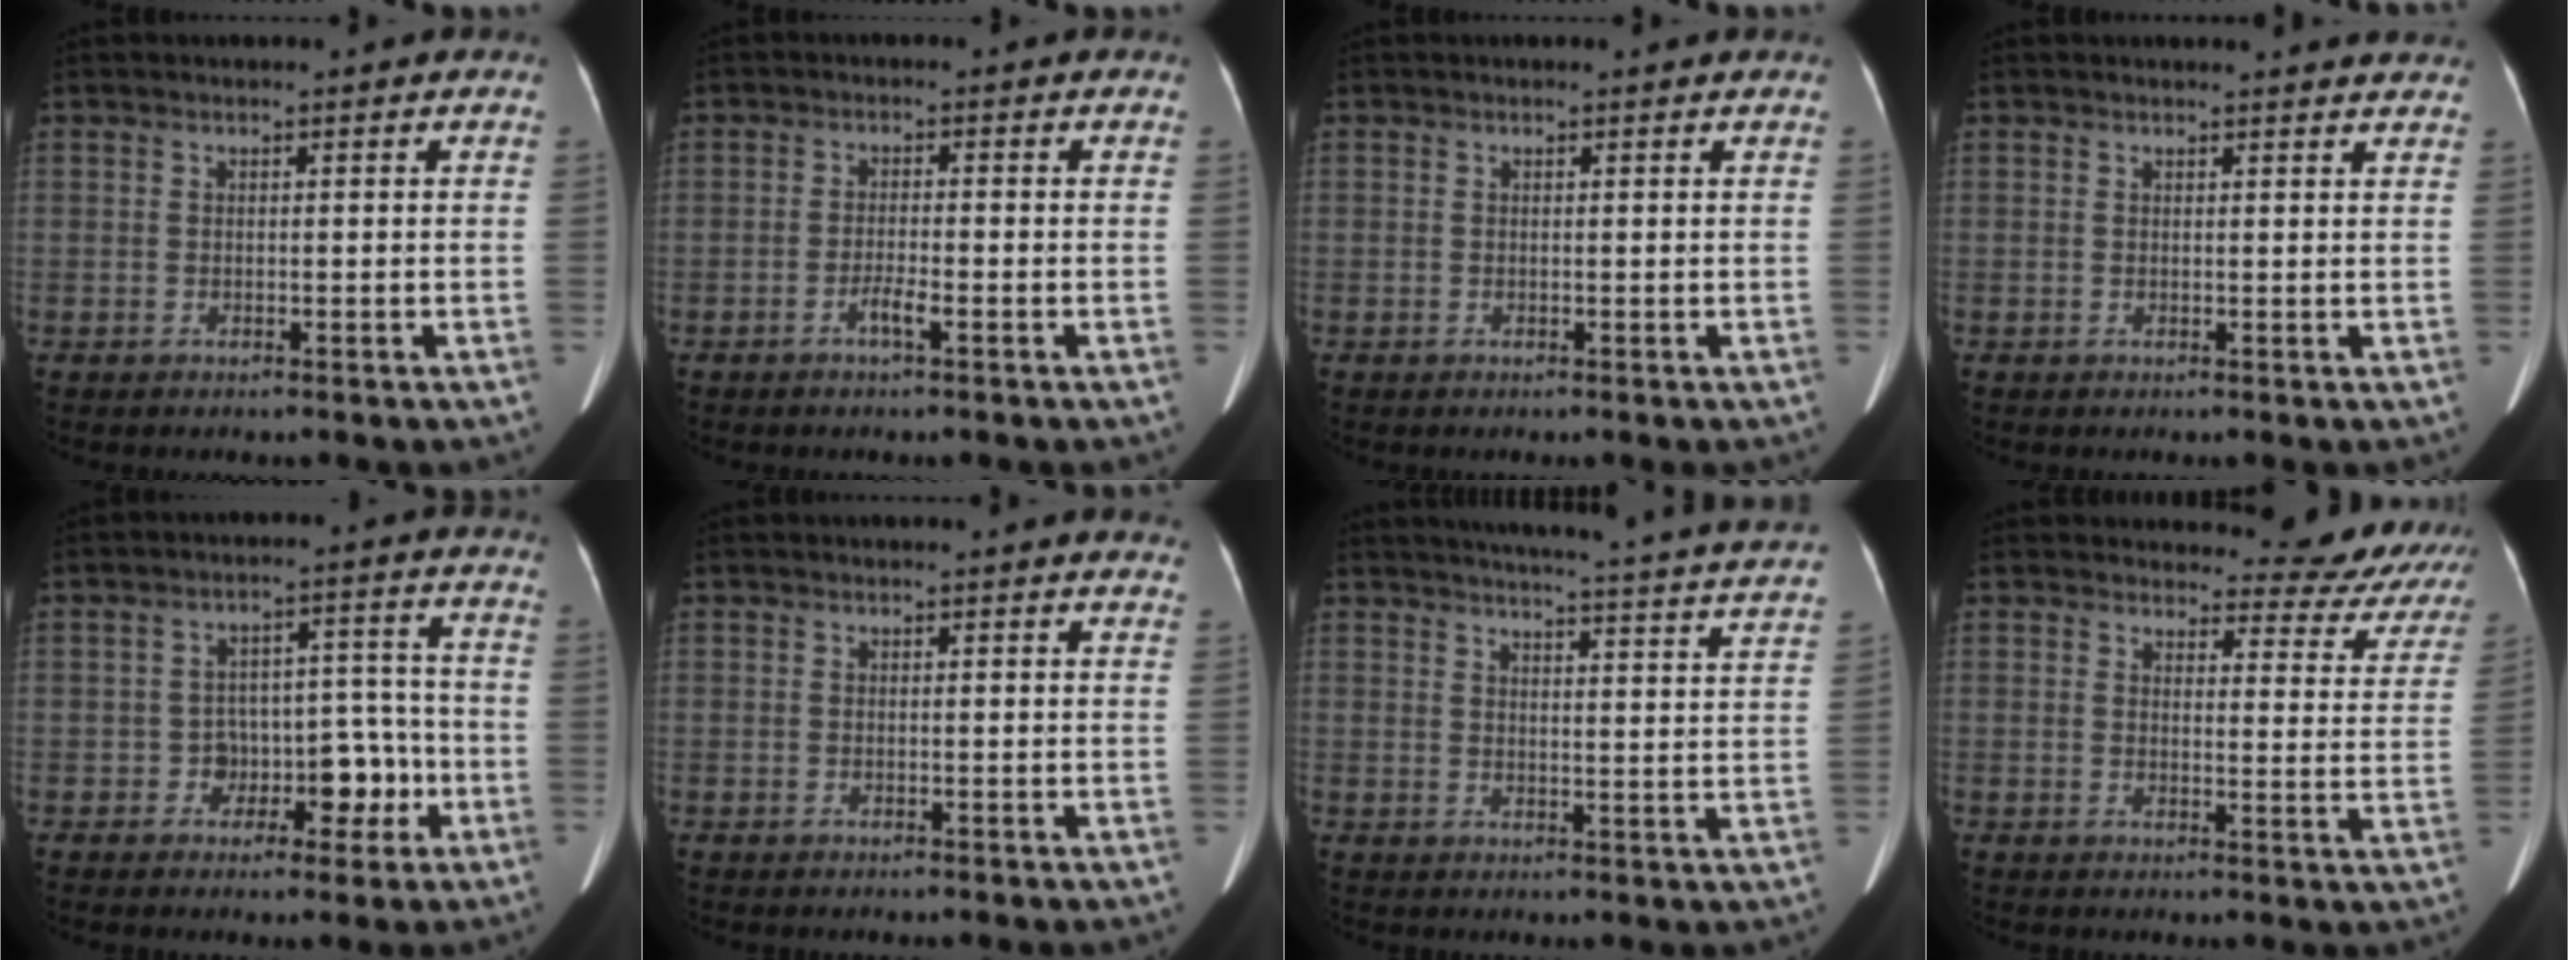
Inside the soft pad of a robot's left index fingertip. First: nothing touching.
{"total": 2.2, "force": [-1.4, 0.0, 1.7], "torque": [-0.034, -0.003, -0.025]}
{"total": 0.0}
{"total": 7.0, "force": [6.8, 0.6, 1.6], "torque": [-0.010, 0.003, 0.056]}
{"total": 6.8, "force": [-2.7, 4.5, 4.3], "torque": [-0.042, 0.033, -0.032]}
{"total": 6.5, "force": [6.1, 0.9, 1.8], "torque": [-0.010, -0.003, 0.044]}
{"total": 25.3, "force": [23.7, -0.3, 8.8], "torque": [-0.123, -0.067, 0.273]}
{"total": 13.8, "force": [13.2, 3.6, 2.0], "torque": [0.017, -0.060, 0.122]}